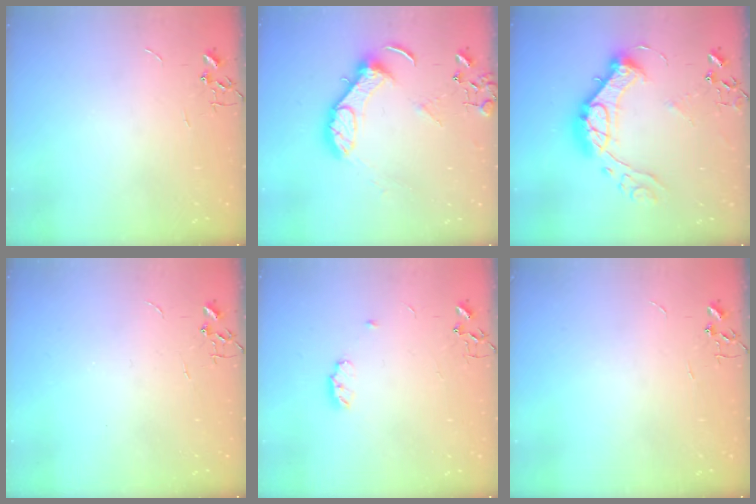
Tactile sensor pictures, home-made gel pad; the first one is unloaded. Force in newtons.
{"total": 12.5, "press": 12.4, "slide": 1.1}
{"total": 20.0, "press": 19.9, "slide": 1.5}
{"total": 0.0}
{"total": 5.9, "press": 5.8, "slide": 0.6}
{"total": 0.0}